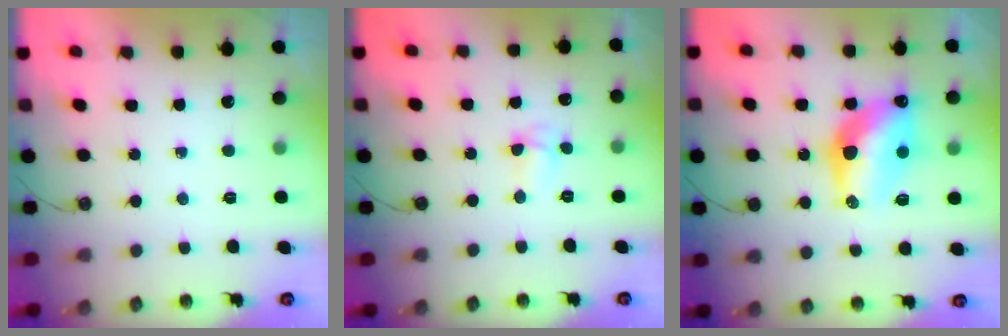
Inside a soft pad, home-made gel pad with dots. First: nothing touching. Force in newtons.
{"total": 4.4, "press": 3.3, "slide": 3.0}
{"total": 14.0, "press": 14.0, "slide": 1.2}